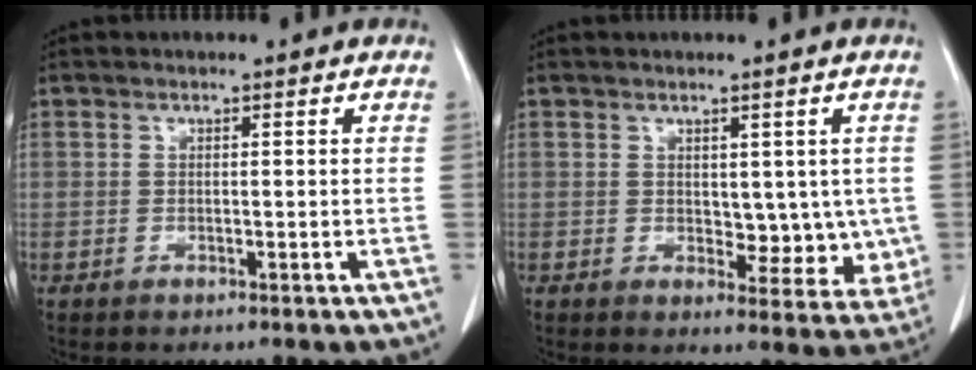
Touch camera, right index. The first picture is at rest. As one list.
[{"total": 6.3, "force": [0.6, 3.9, 4.9], "torque": [-0.035, -0.006, 0.015]}]